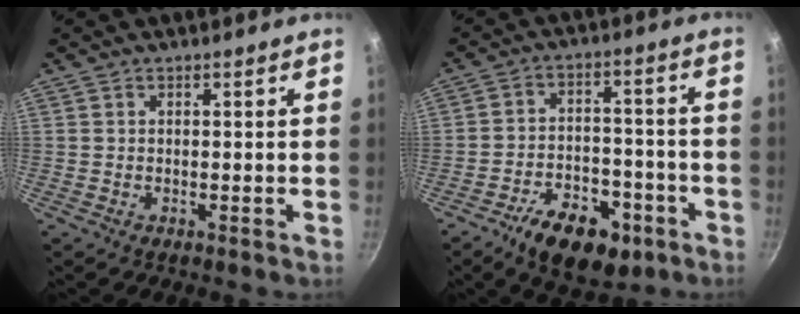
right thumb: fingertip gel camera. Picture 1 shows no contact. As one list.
[{"total": 14.5, "force": [-7.9, 8.0, 9.1], "torque": [-0.106, 0.045, -0.115]}]